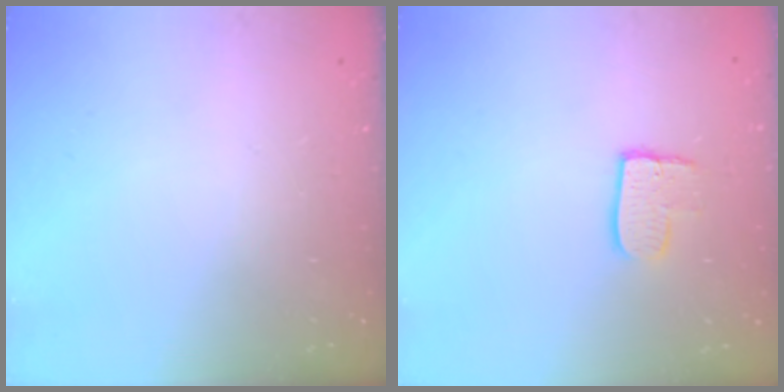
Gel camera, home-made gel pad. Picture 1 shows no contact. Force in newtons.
{"total": 8.0, "press": 8.0, "slide": 0.7}